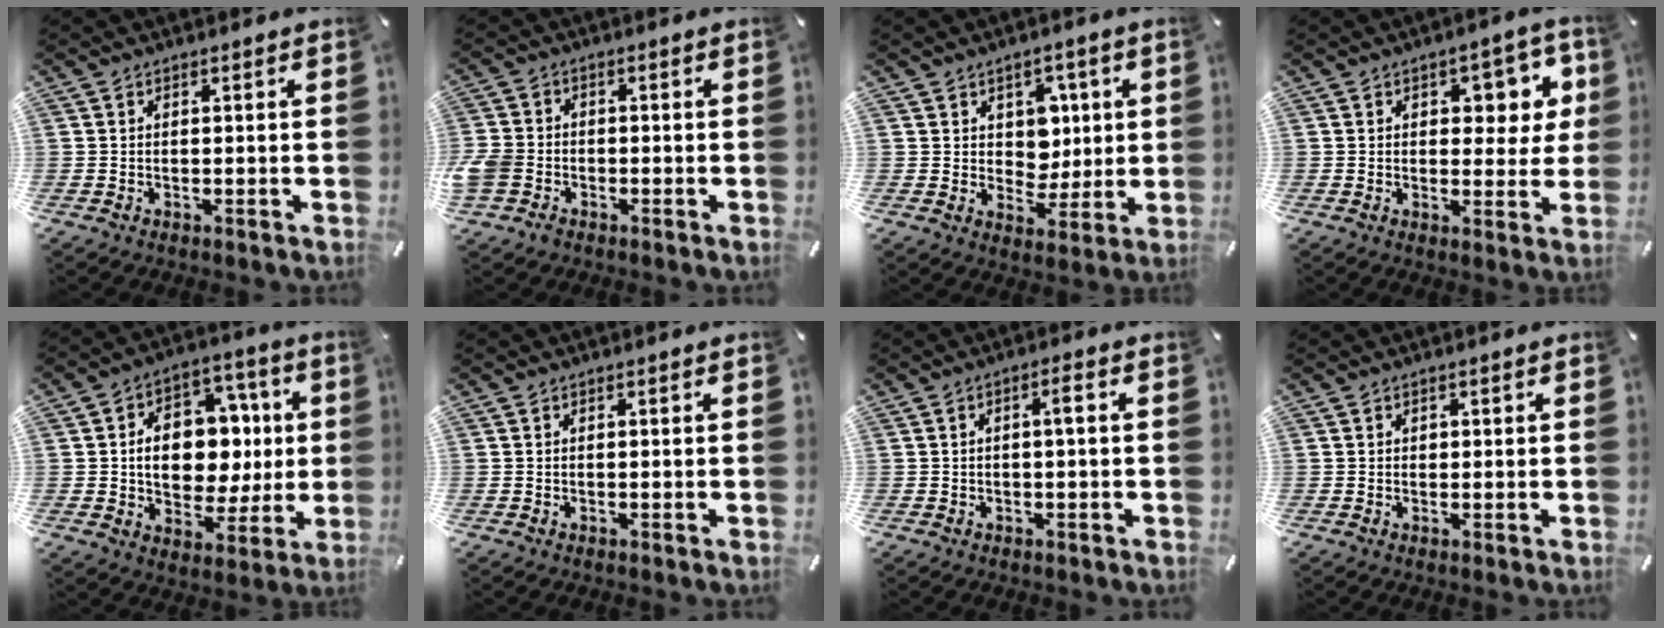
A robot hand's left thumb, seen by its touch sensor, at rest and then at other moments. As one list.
[{"total": 4.9, "force": [-2.0, 4.0, 1.9], "torque": [-0.050, 0.007, -0.039]}, {"total": 7.7, "force": [2.5, 6.9, 2.2], "torque": [-0.023, -0.013, 0.045]}, {"total": 9.0, "force": [3.0, 5.6, 6.3], "torque": [-0.066, -0.012, 0.046]}, {"total": 14.2, "force": [0.2, 11.2, 8.7], "torque": [-0.126, 0.000, 0.014]}, {"total": 0.0}, {"total": 2.6, "force": [0.1, 0.6, 2.5], "torque": [-0.048, 0.010, -0.002]}, {"total": 0.6, "force": [0.1, 0.6, 0.1], "torque": [0.005, 0.000, -0.001]}]